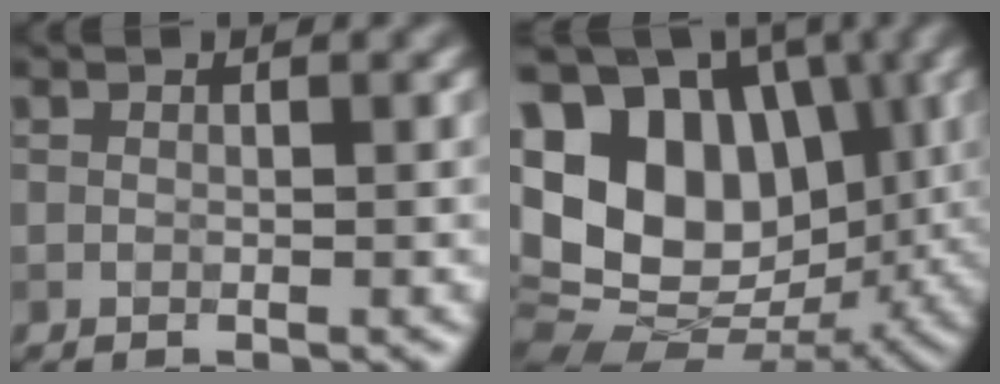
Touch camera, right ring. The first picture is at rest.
{"total": 15.7, "force": [3.7, 11.1, 10.4], "torque": [-0.189, 0.022, 0.067]}